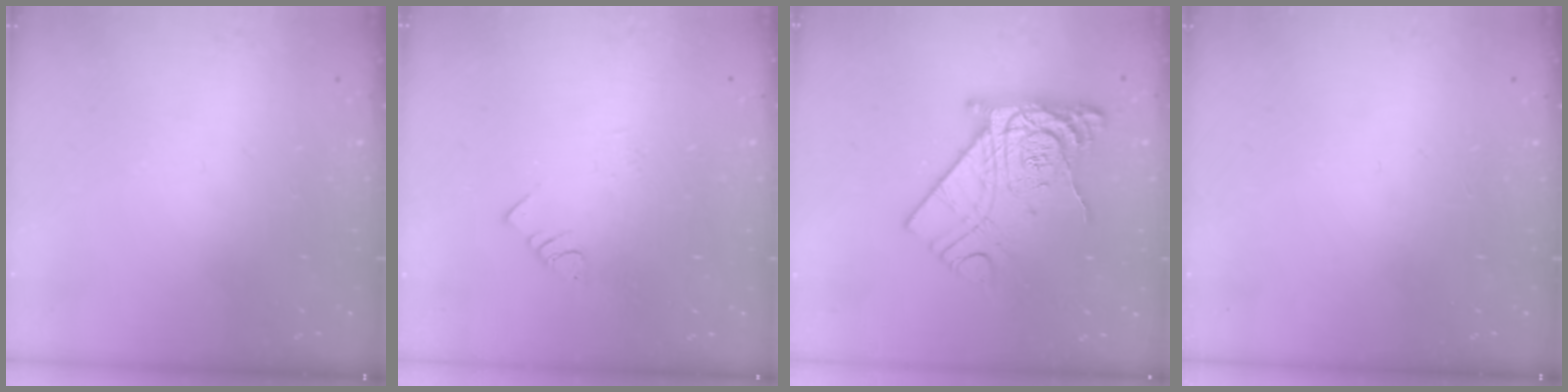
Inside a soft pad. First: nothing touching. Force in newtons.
{"total": 2.6, "press": 2.6, "slide": 0.3}
{"total": 16.7, "press": 16.7, "slide": 1.5}
{"total": 0.0}